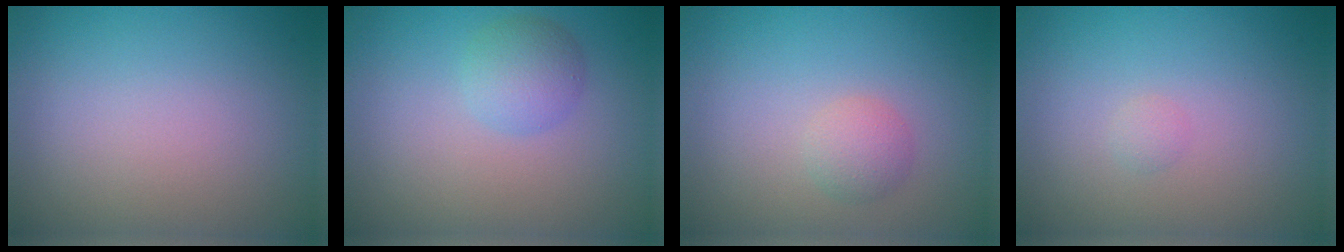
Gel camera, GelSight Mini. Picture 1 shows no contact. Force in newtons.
{"total": 2.4, "press": 2.4, "slide": 0.1}
{"total": 1.7, "press": 1.7, "slide": 0.0}
{"total": 0.6, "press": 0.6, "slide": 0.0}